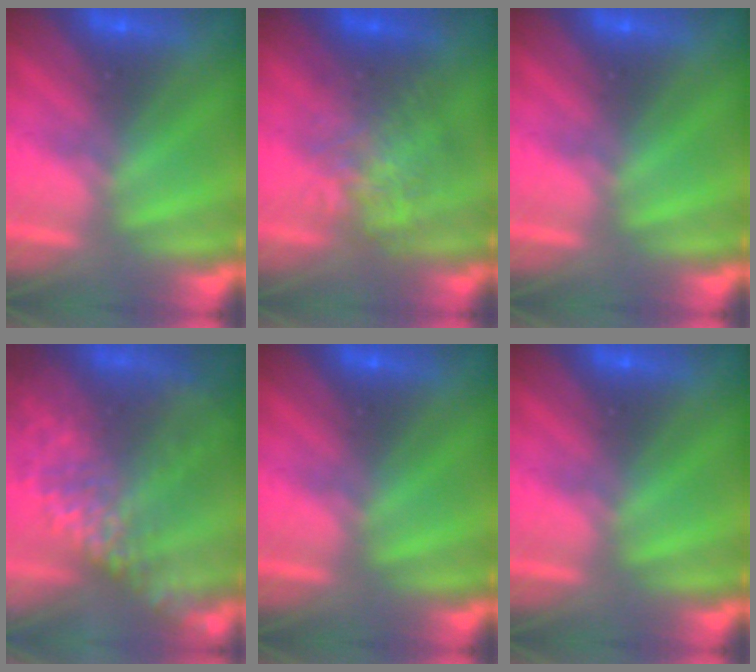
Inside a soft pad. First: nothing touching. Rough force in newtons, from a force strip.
{"total": 2.2}
{"total": 0.0}
{"total": 8.3}
{"total": 0.0}
{"total": 0.0}